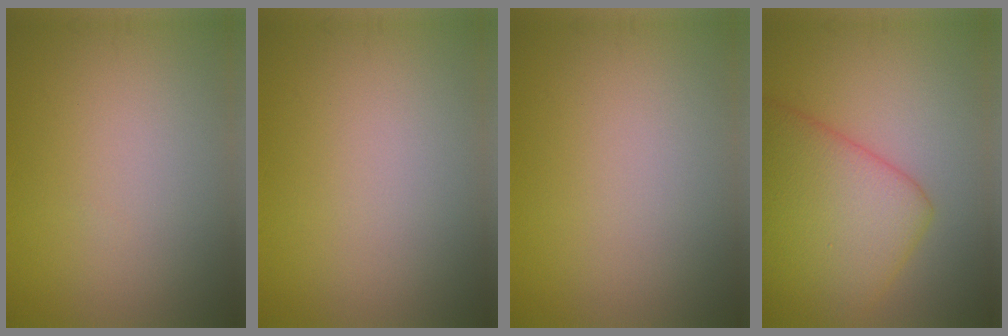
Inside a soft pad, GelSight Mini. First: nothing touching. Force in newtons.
{"total": 0.0}
{"total": 0.0}
{"total": 8.9, "press": 8.9, "slide": 0.3}